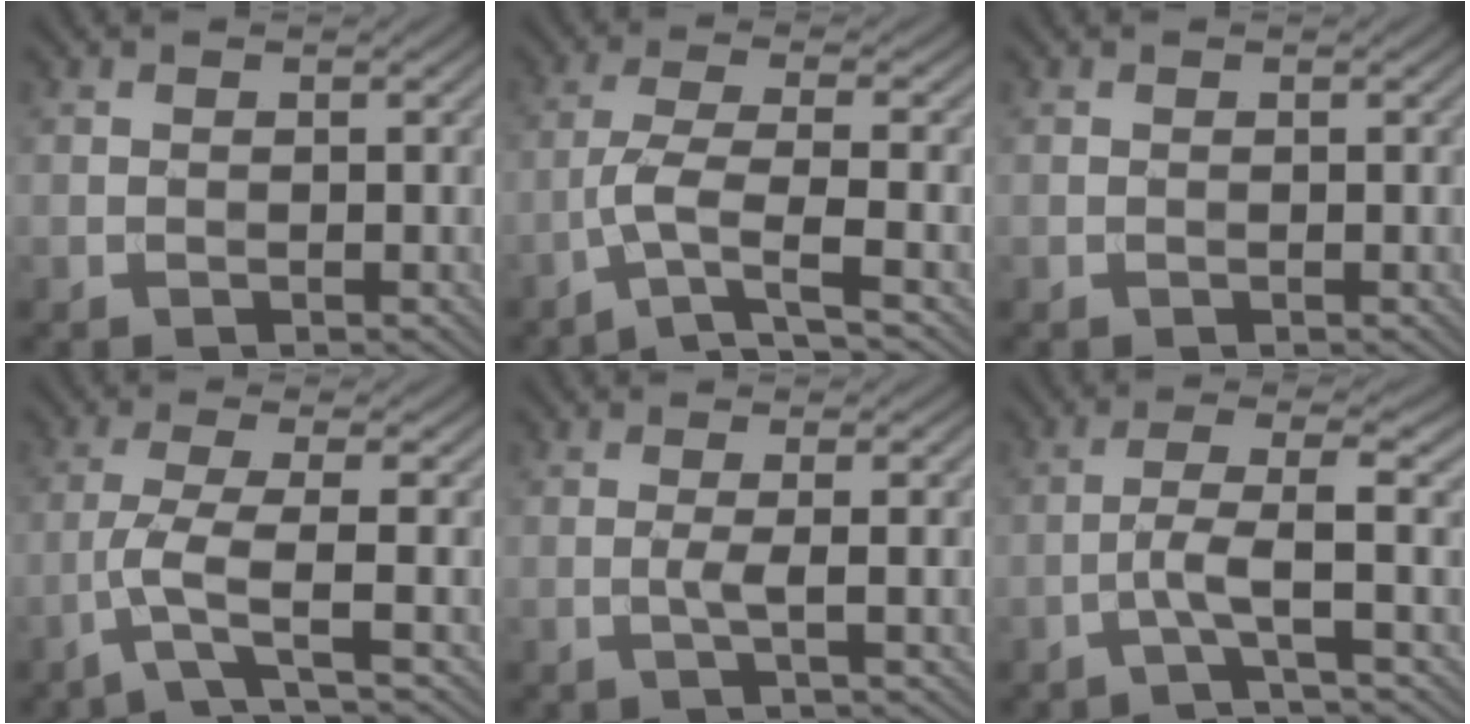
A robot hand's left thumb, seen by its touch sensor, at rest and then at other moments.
{"total": 5.6, "force": [-2.6, 1.0, 4.9], "torque": [-0.095, 0.004, -0.067]}
{"total": 0.0}
{"total": 4.3, "force": [-1.6, 0.4, 4.0], "torque": [-0.073, 0.009, -0.053]}
{"total": 4.4, "force": [-0.3, 0.6, 4.3], "torque": [-0.068, 0.007, -0.013]}
{"total": 4.3, "force": [-1.3, 0.2, 4.1], "torque": [-0.074, 0.016, -0.047]}